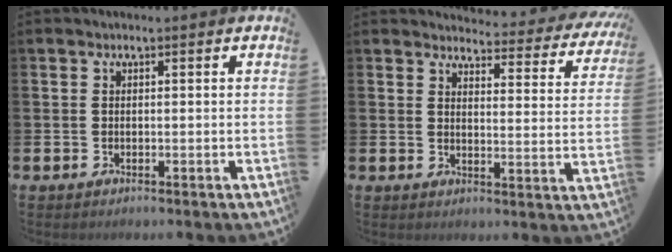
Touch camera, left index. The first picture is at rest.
{"total": 3.1, "force": [3.0, 0.7, 0.5], "torque": [-0.012, -0.034, 0.042]}